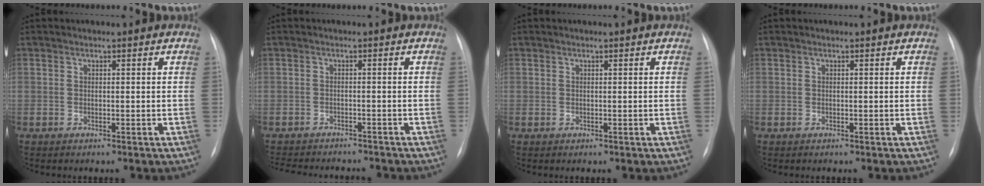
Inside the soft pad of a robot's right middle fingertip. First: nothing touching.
{"total": 11.4, "force": [-10.4, 2.6, 3.6], "torque": [-0.068, -0.002, -0.134]}
{"total": 0.0}
{"total": 0.0}